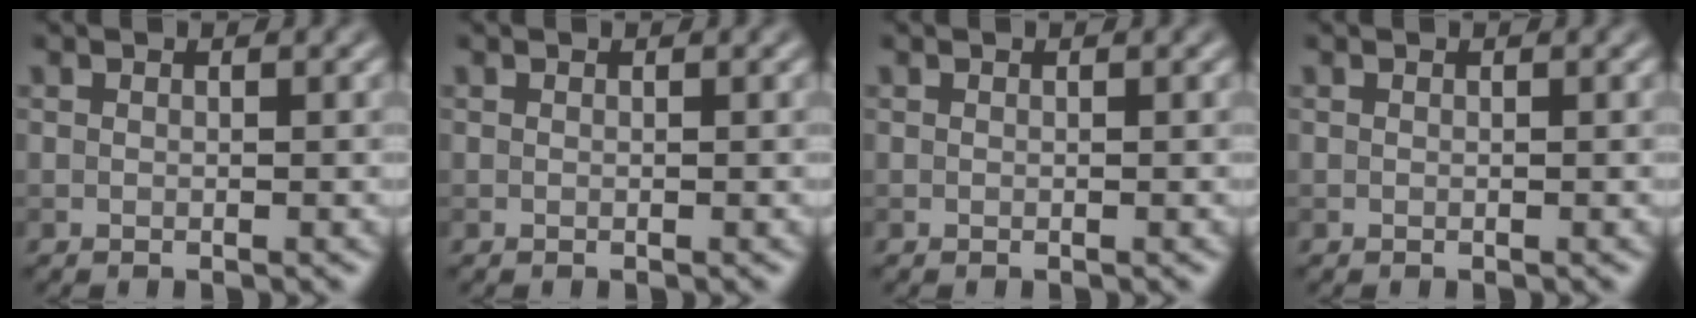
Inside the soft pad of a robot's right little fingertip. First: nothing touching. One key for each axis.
{"total": 0.0}
{"total": 0.0}
{"total": 0.0}